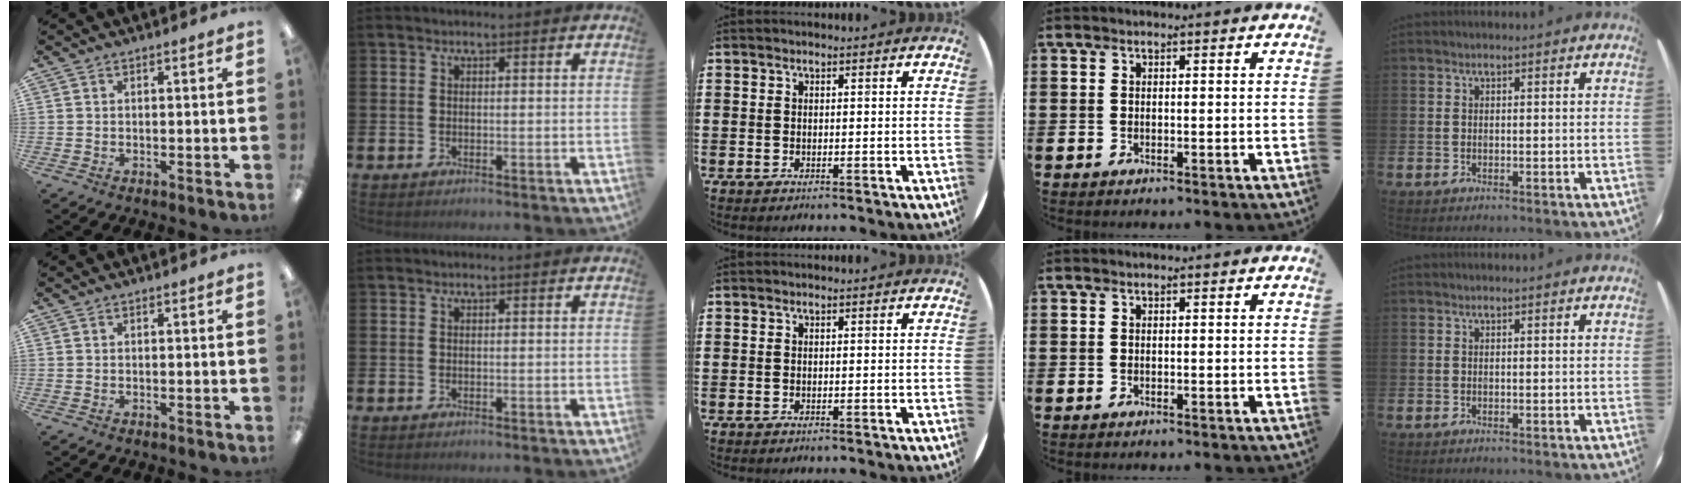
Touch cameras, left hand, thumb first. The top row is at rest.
{}